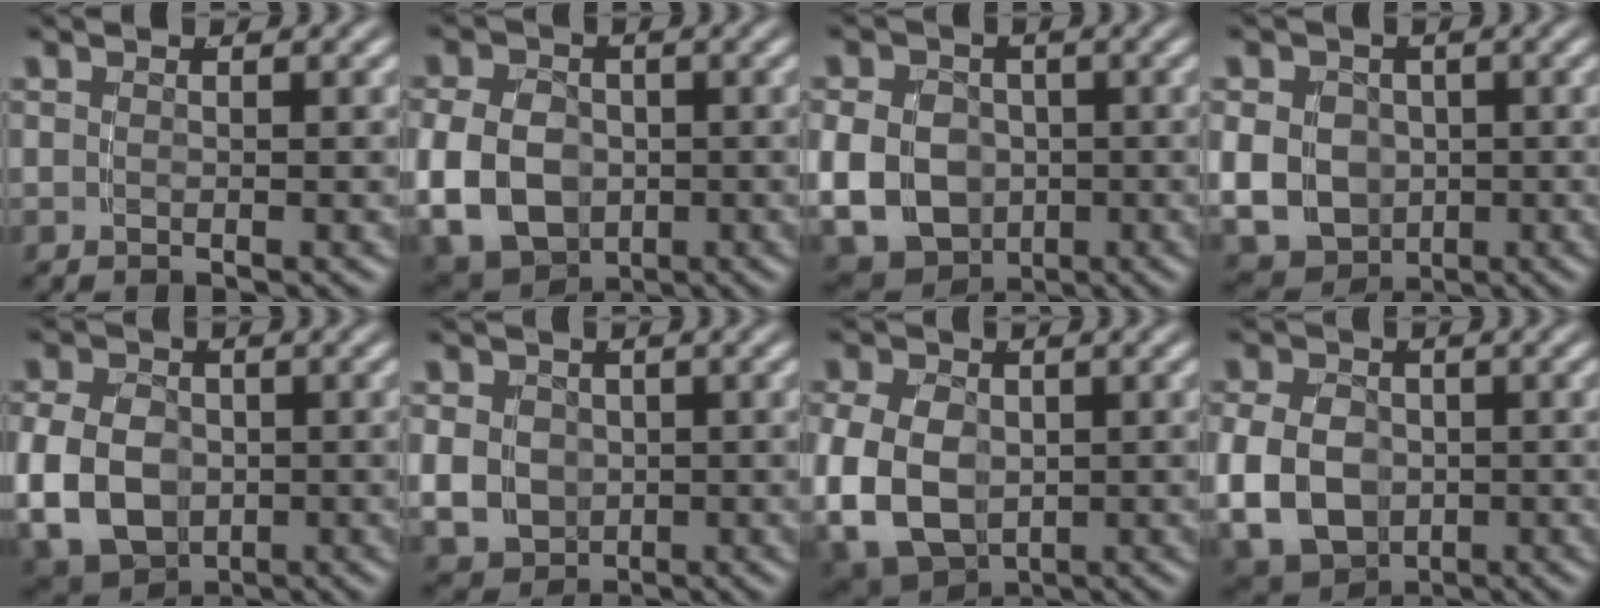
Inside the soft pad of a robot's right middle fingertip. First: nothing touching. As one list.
[{"total": 10.2, "force": [-1.4, 8.8, 4.9], "torque": [-0.117, -0.041, -0.013]}, {"total": 11.2, "force": [-2.1, 10.1, 4.4], "torque": [-0.106, -0.049, -0.027]}, {"total": 10.2, "force": [-1.7, 9.3, 3.7], "torque": [-0.094, -0.050, -0.017]}, {"total": 9.2, "force": [-1.0, 7.8, 4.8], "torque": [-0.112, -0.037, -0.005]}, {"total": 6.1, "force": [-0.5, 5.6, 2.5], "torque": [-0.061, -0.032, 0.005]}, {"total": 10.2, "force": [-1.1, 8.6, 5.4], "torque": [-0.134, -0.043, -0.002]}, {"total": 9.1, "force": [-1.1, 7.8, 4.5], "torque": [-0.107, -0.038, -0.006]}]